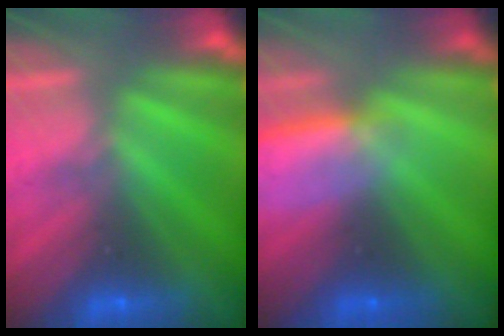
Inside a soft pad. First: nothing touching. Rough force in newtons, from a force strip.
{"total": 3.6}